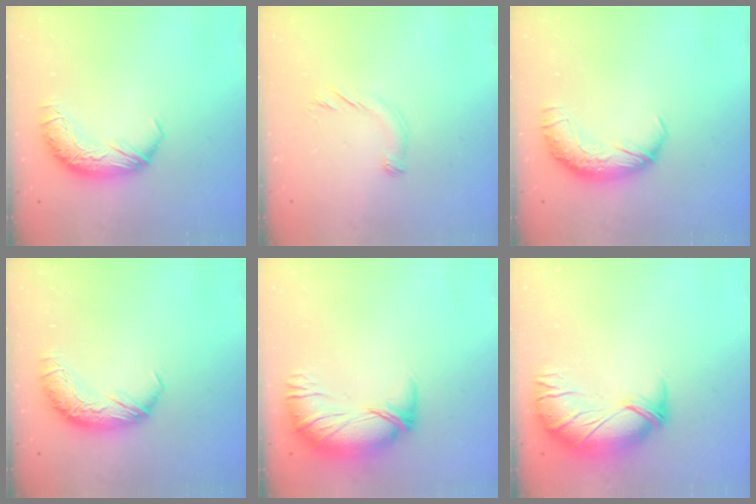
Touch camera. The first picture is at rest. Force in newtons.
{"total": 5.9, "press": 5.8, "slide": 1.3}
{"total": 1.7, "press": 0.7, "slide": 1.6}
{"total": 0.0}
{"total": 3.2, "press": 2.3, "slide": 2.3}
{"total": 2.8, "press": 0.9, "slide": 2.6}